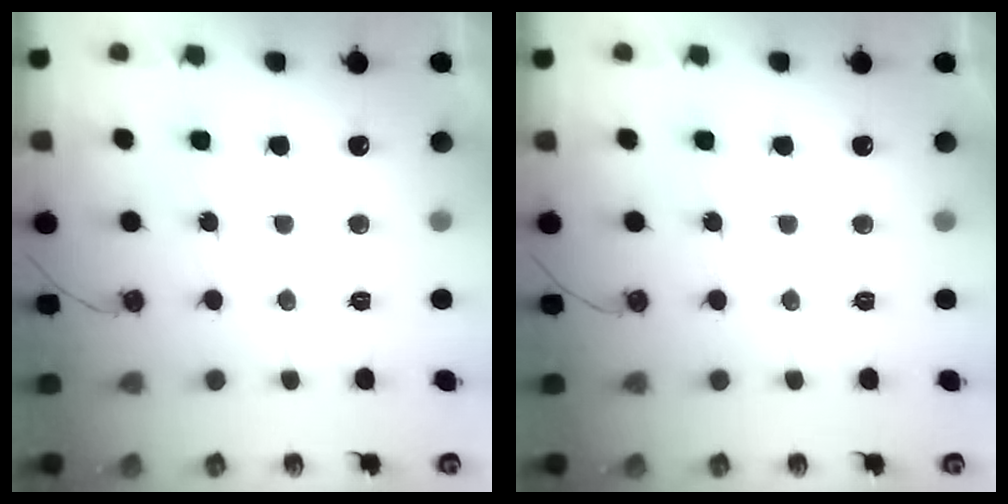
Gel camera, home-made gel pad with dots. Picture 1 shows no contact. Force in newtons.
{"total": 0.0}